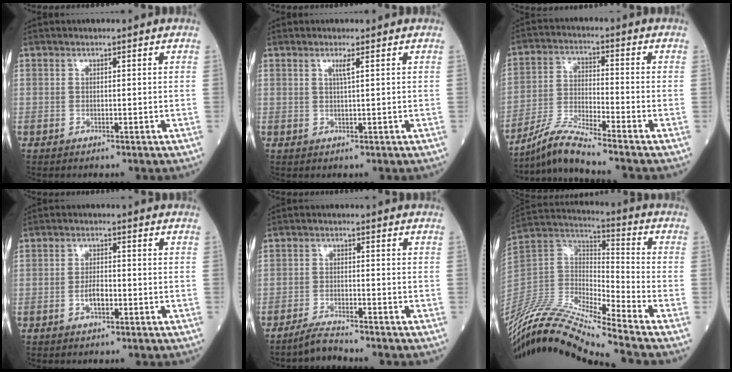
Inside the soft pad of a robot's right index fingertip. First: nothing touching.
{"total": 1.5, "force": [0.7, -0.3, 1.3], "torque": [-0.028, -0.003, 0.012]}
{"total": 7.5, "force": [-6.8, -1.6, 2.6], "torque": [-0.061, -0.021, -0.133]}
{"total": 2.9, "force": [-1.0, 1.1, 2.5], "torque": [-0.048, 0.002, -0.017]}
{"total": 3.1, "force": [-3.0, -0.4, 0.6], "torque": [-0.014, -0.014, -0.058]}
{"total": 20.9, "force": [-18.6, -0.5, 9.5], "torque": [-0.204, 0.004, -0.352]}